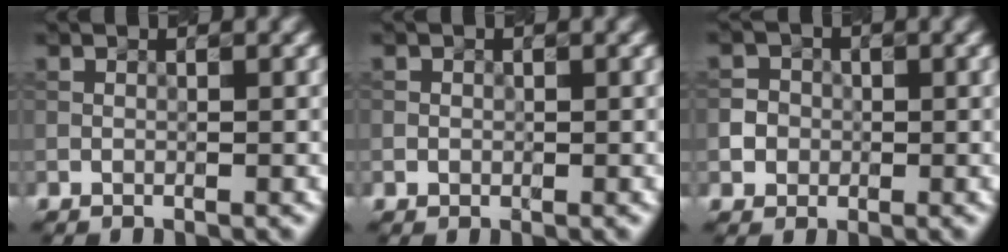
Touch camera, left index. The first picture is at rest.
{"total": 0.5, "force": [0.0, 0.5, 0.0], "torque": [0.002, -0.002, 0.000]}
{"total": 3.2, "force": [-0.9, 3.0, 0.6], "torque": [0.015, 0.007, -0.033]}